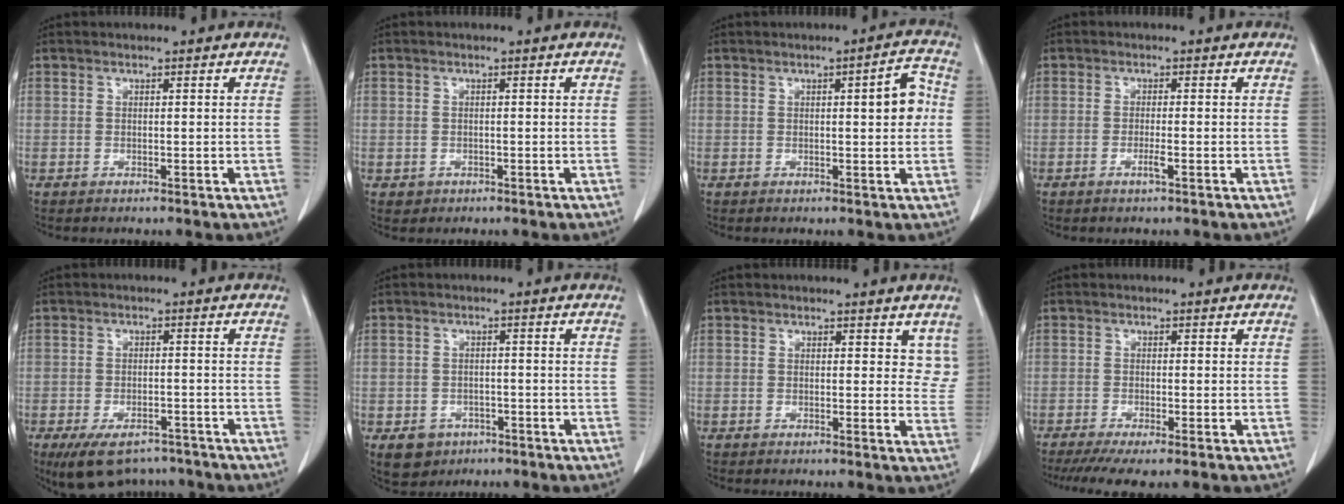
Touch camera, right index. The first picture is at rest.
{"total": 1.4, "force": [-0.5, 1.3, 0.1], "torque": [0.000, 0.005, -0.005]}
{"total": 4.8, "force": [0.5, 1.1, 4.7], "torque": [-0.059, 0.011, 0.003]}
{"total": 1.6, "force": [-0.8, -0.1, 1.4], "torque": [-0.028, -0.002, -0.015]}
{"total": 9.6, "force": [-7.7, 4.3, 4.0], "torque": [-0.062, -0.001, -0.115]}
{"total": 4.5, "force": [-2.3, 3.7, 1.1], "torque": [-0.011, 0.007, -0.028]}
{"total": 3.9, "force": [2.7, 2.4, 1.5], "torque": [0.004, -0.008, 0.021]}
{"total": 6.6, "force": [-5.0, 0.7, 4.2], "torque": [-0.063, -0.015, -0.082]}